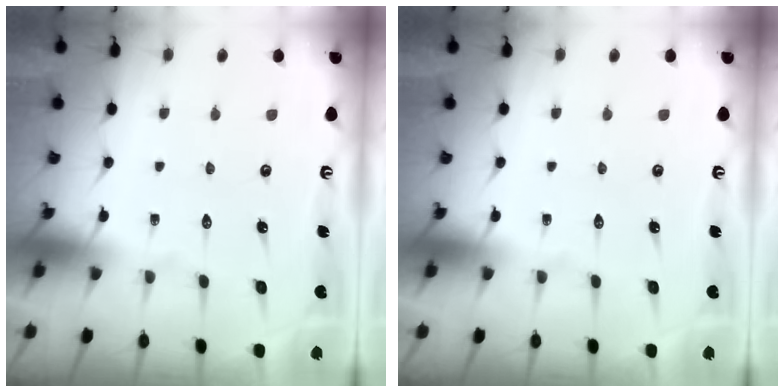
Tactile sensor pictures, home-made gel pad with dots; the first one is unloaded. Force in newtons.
{"total": 0.0}